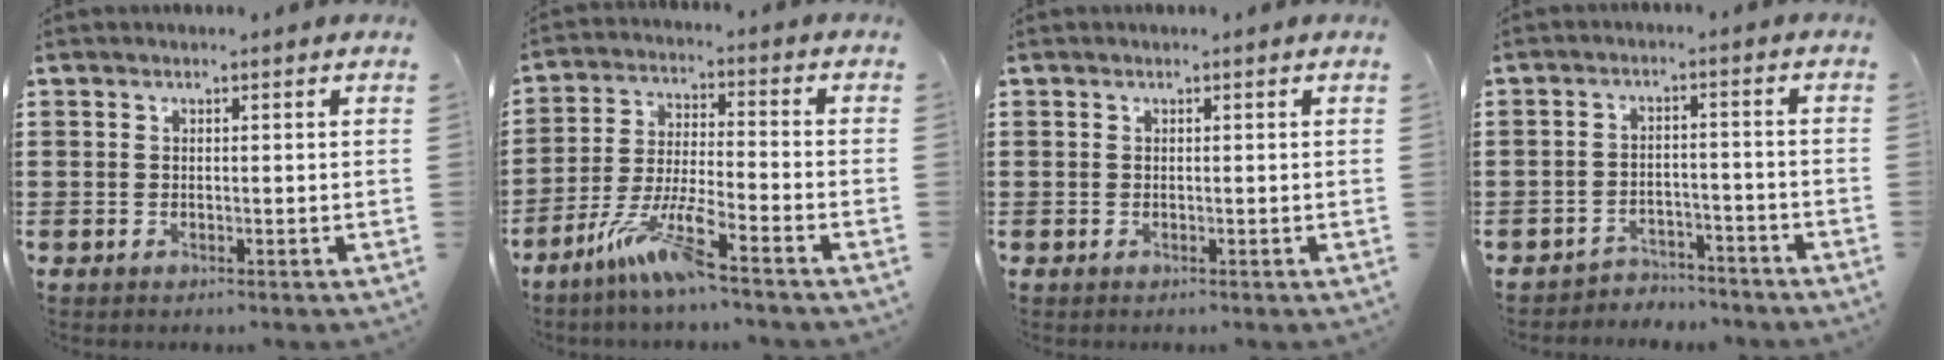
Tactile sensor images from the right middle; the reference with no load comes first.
{"total": 8.4, "force": [-6.2, 0.3, 5.8], "torque": [-0.123, -0.012, -0.119]}
{"total": 0.0}
{"total": 3.5, "force": [-3.5, 0.6, -0.1], "torque": [-0.006, 0.002, -0.074]}